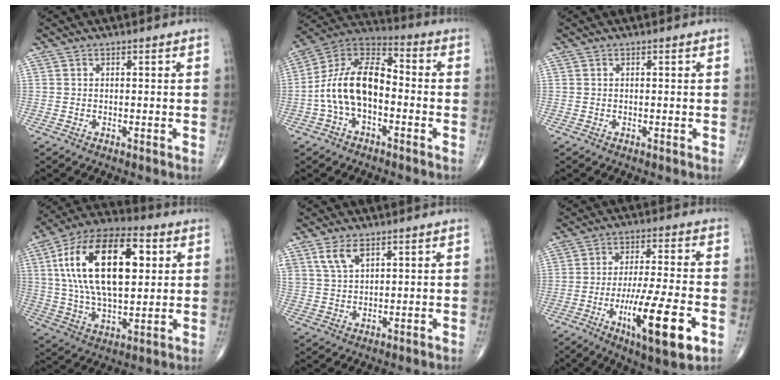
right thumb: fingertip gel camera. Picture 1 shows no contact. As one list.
[{"total": 14.4, "force": [-2.6, 8.2, 11.5], "torque": [-0.210, 0.046, -0.058]}, {"total": 0.0}, {"total": 24.7, "force": [5.8, 12.3, 20.6], "torque": [-0.359, 0.002, 0.094]}, {"total": 5.1, "force": [3.0, 2.6, 3.2], "torque": [-0.058, -0.011, 0.064]}, {"total": 16.5, "force": [-6.0, 3.4, 15.0], "torque": [-0.263, 0.004, -0.094]}]